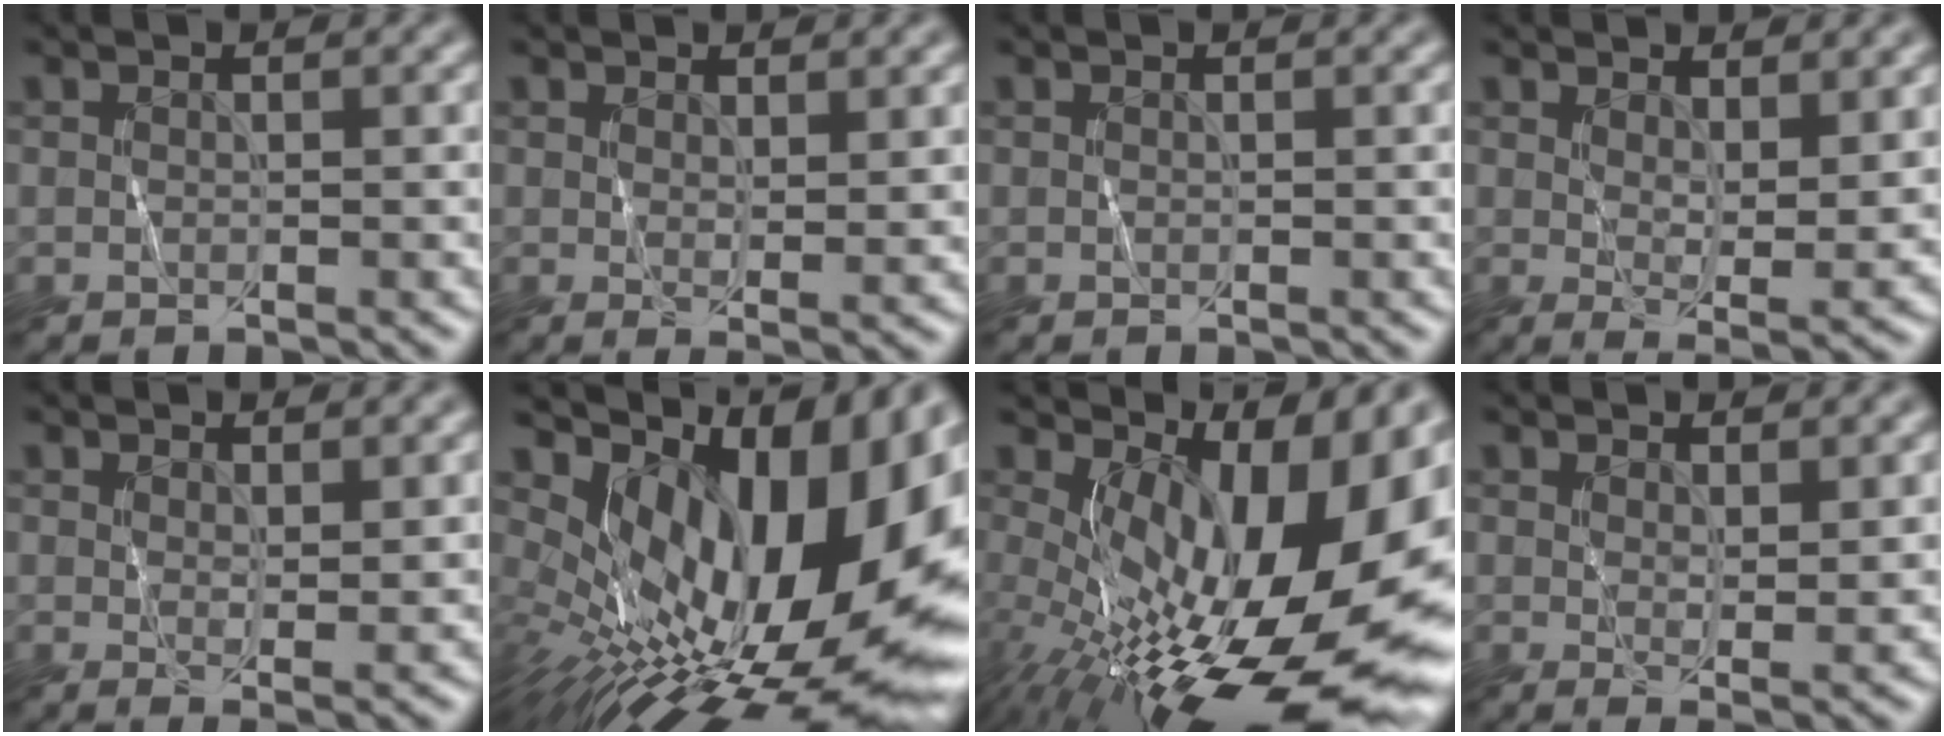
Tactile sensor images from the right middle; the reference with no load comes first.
{"total": 1.7, "force": [1.1, 0.3, 1.2], "torque": [-0.020, -0.007, 0.020]}
{"total": 0.0}
{"total": 3.9, "force": [1.8, 1.2, 3.2], "torque": [-0.057, -0.014, 0.034]}
{"total": 2.0, "force": [1.2, 0.4, 1.5], "torque": [-0.024, -0.009, 0.023]}
{"total": 19.1, "force": [3.0, 9.0, 16.6], "torque": [-0.235, 0.025, 0.042]}
{"total": 17.7, "force": [-0.3, 7.8, 15.9], "torque": [-0.226, -0.012, -0.002]}
{"total": 2.3, "force": [1.3, 0.6, 1.8], "torque": [-0.030, -0.010, 0.025]}